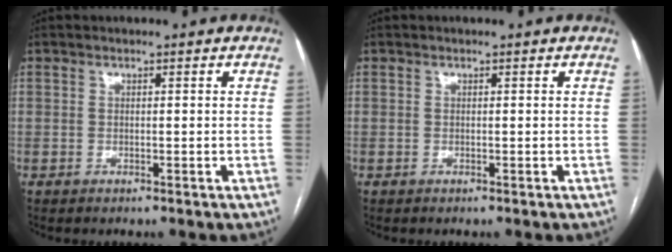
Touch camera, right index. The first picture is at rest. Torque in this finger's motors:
{"motor_torque": [0.00, 0.00, 0.00, 0.00]}